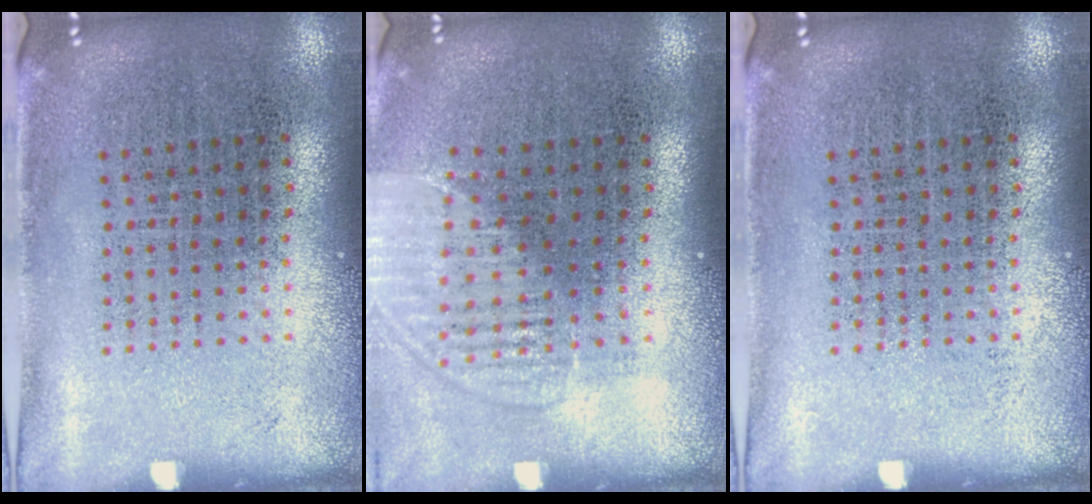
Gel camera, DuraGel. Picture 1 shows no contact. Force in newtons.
{"total": 1.5, "press": 1.3, "slide": 0.6}
{"total": 0.0}